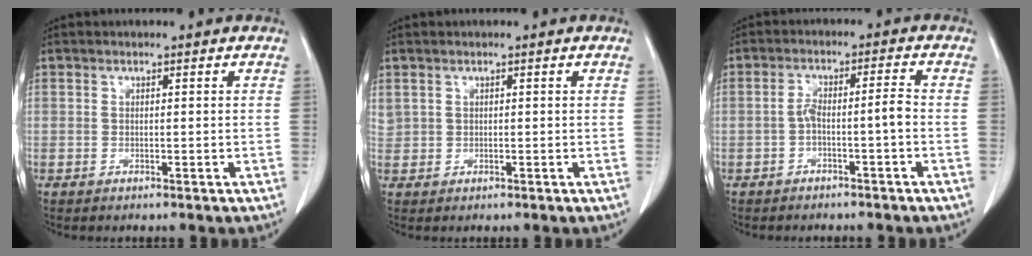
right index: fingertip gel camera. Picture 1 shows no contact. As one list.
[{"total": 1.5, "force": [0.8, 1.2, 0.4], "torque": [-0.016, 0.014, 0.021]}, {"total": 3.9, "force": [-1.5, 0.3, 3.6], "torque": [-0.067, 0.021, -0.022]}]